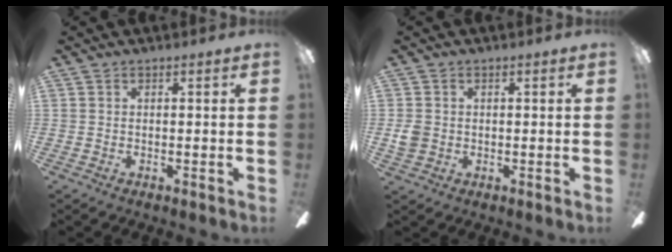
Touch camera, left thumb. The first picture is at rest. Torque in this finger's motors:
{"motor_torque": [-0.02, 0.93, 0.30, -0.22, -0.01]}